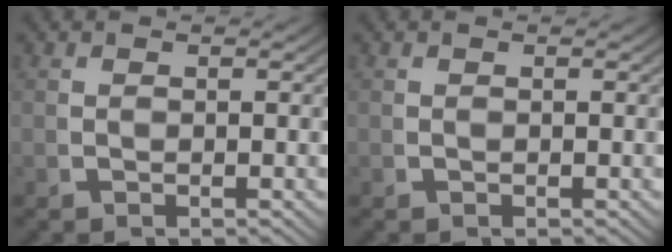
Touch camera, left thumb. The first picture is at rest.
{"total": 0.0}